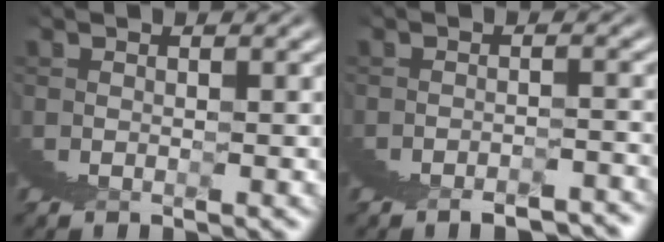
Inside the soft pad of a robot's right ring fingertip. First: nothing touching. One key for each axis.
{"total": 2.0, "fx": -1.9, "fy": -0.5, "fz": -0.4, "tx": 0.030, "ty": 0.004, "tz": -0.035}